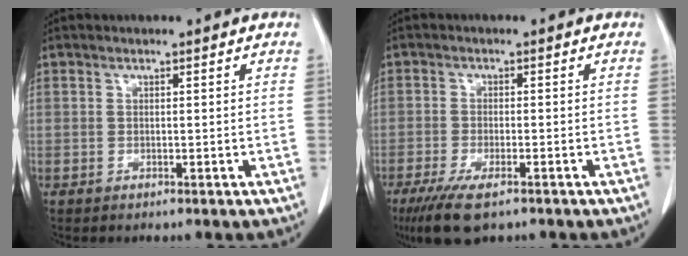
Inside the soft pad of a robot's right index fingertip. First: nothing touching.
{"total": 7.3, "force": [-4.9, 1.9, 5.1], "torque": [-0.089, -0.016, -0.078]}